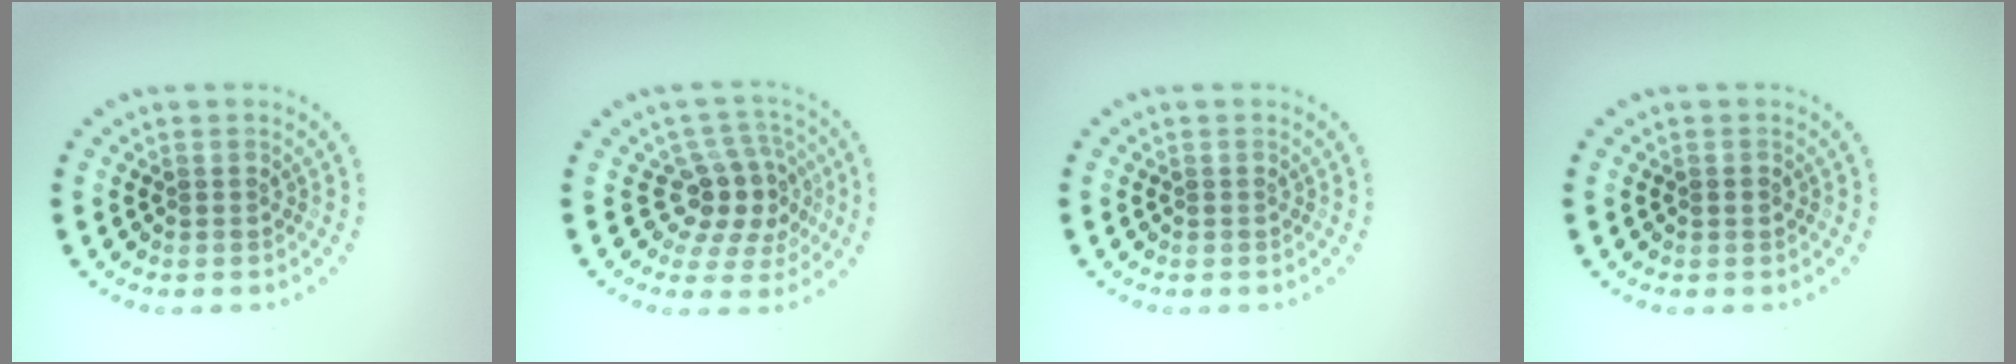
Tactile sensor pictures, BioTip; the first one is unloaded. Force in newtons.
{"total": 4.2, "press": 3.7, "slide": 2.1}
{"total": 0.0}
{"total": 0.8, "press": 0.8, "slide": 0.1}